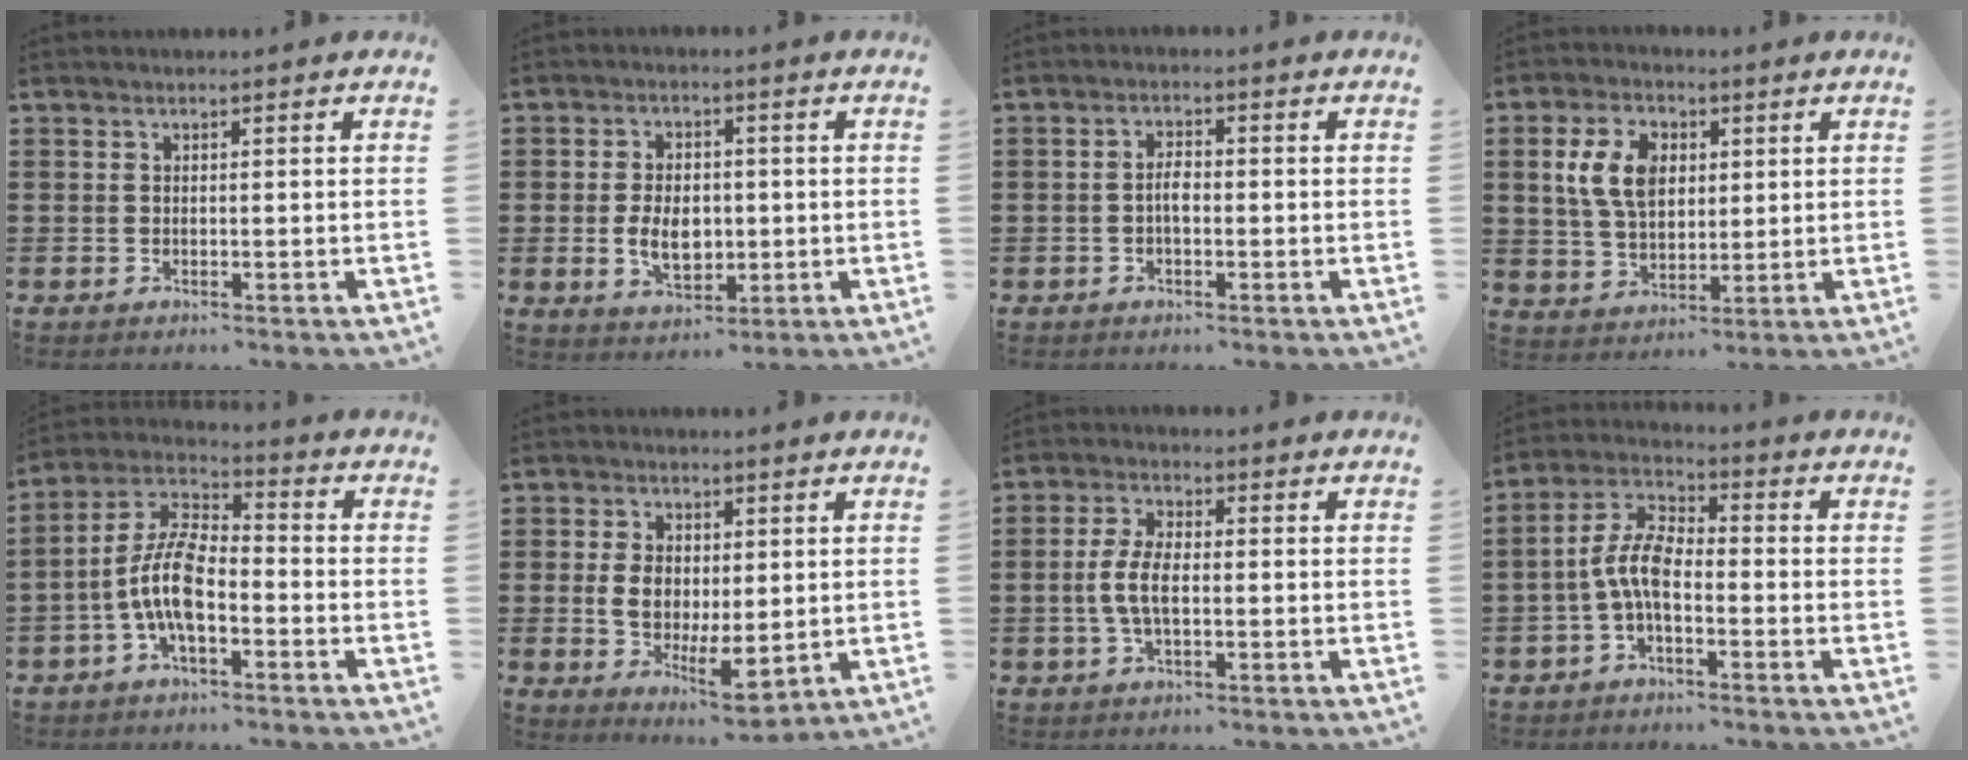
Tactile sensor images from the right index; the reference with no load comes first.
{"total": 6.1, "force": [-0.5, 4.1, 4.5], "torque": [-0.093, 0.003, -0.015]}
{"total": 2.2, "force": [-0.5, 1.0, 1.9], "torque": [-0.045, 0.002, -0.013]}
{"total": 8.1, "force": [1.9, 5.5, 5.6], "torque": [-0.131, 0.012, 0.029]}
{"total": 9.6, "force": [-2.9, 4.0, 8.3], "torque": [-0.203, -0.005, -0.064]}
{"total": 6.3, "force": [0.4, 4.0, 4.9], "torque": [-0.105, 0.003, 0.002]}
{"total": 5.1, "force": [-0.6, 2.4, 4.4], "torque": [-0.108, -0.002, -0.019]}
{"total": 6.9, "force": [-1.8, 3.0, 6.0], "torque": [-0.141, 0.002, -0.040]}